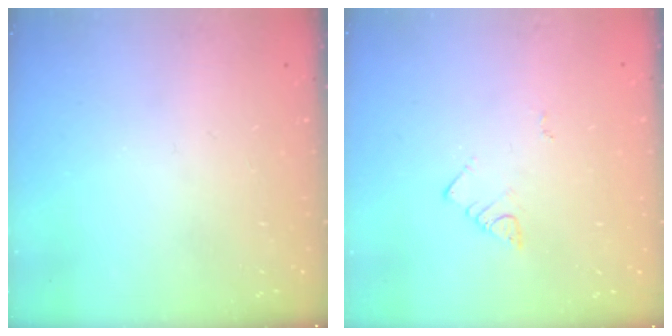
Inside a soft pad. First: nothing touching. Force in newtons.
{"total": 3.1, "press": 3.1, "slide": 0.5}